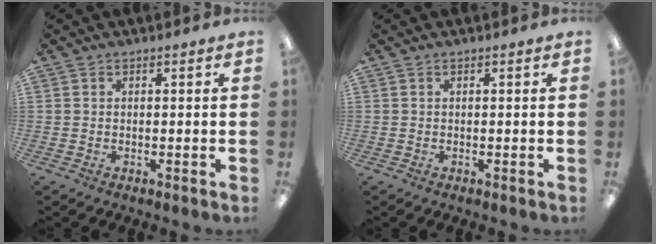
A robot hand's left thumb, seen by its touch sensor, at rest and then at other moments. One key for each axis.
{"total": 0.0}